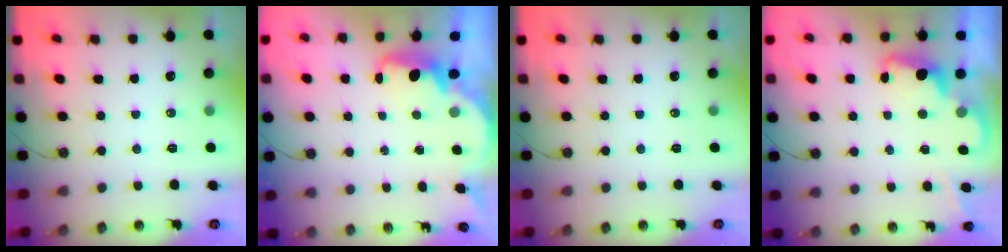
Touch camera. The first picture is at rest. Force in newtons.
{"total": 2.4, "press": 2.4, "slide": 0.6}
{"total": 0.0}
{"total": 2.3, "press": 2.2, "slide": 0.5}